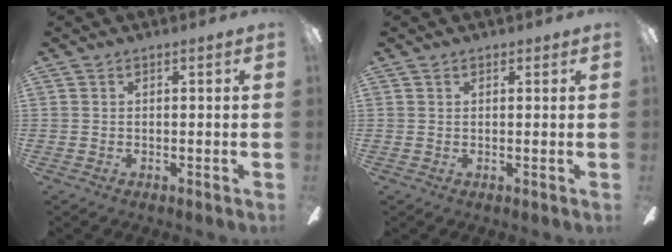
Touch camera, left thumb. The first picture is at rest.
{"total": 0.8, "force": [0.6, 0.4, 0.2], "torque": [-0.005, 0.002, 0.011]}